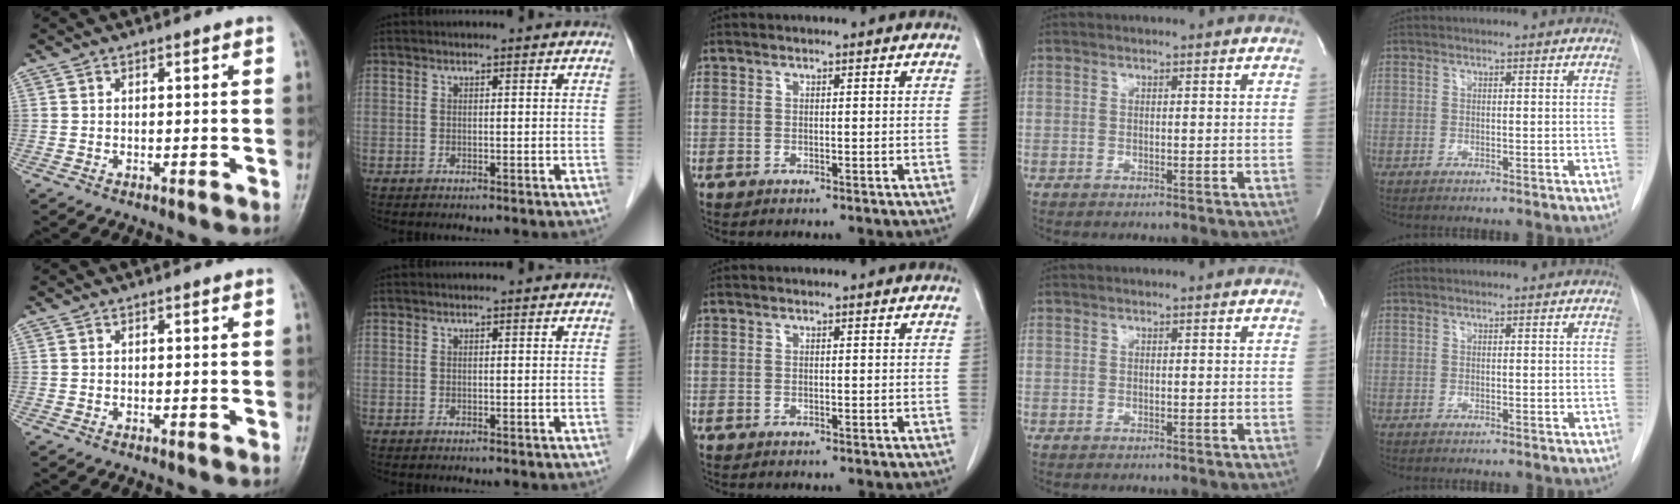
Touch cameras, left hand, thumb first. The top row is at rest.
{}